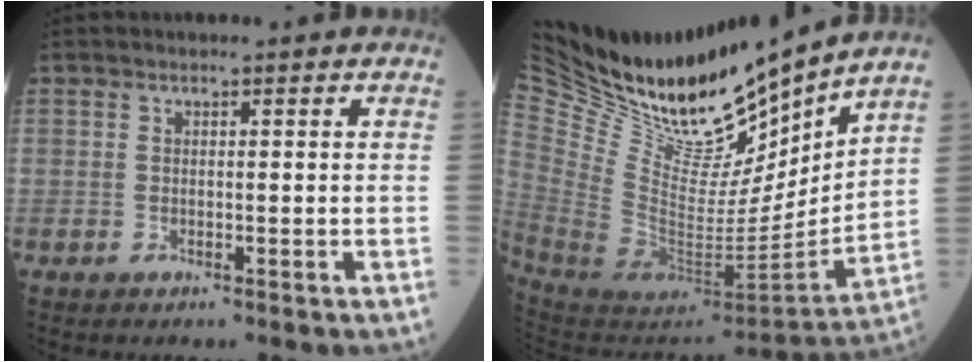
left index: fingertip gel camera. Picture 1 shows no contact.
{"total": 28.0, "force": [25.2, 6.0, 10.5], "torque": [-0.218, -0.063, 0.435]}